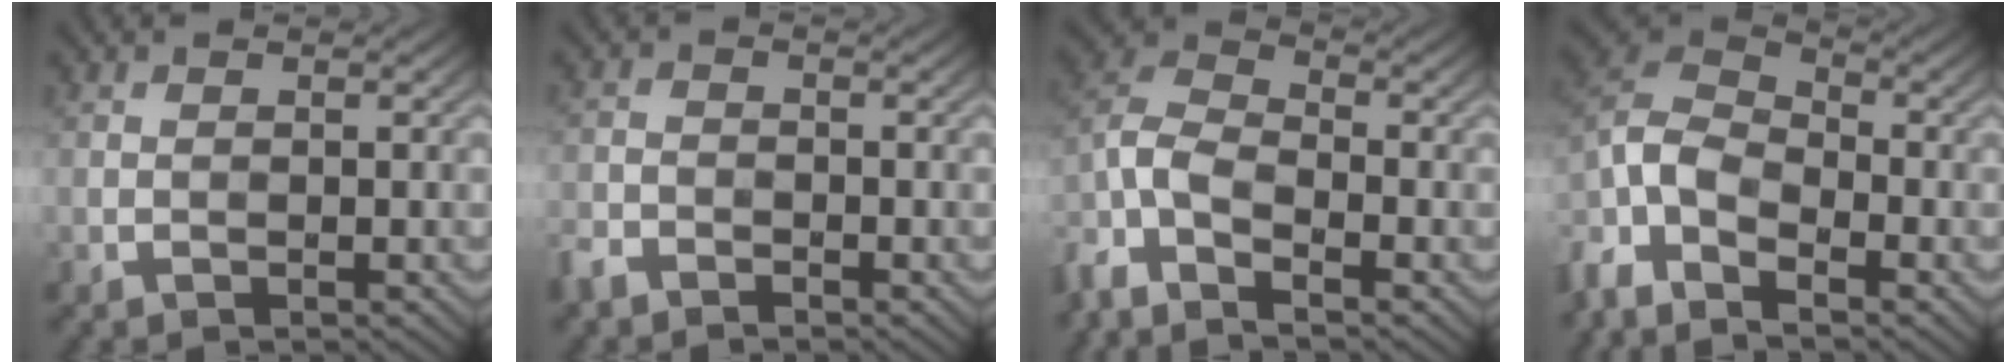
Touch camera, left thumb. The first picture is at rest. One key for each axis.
{"total": 2.7, "fx": -2.2, "fy": 1.1, "fz": 0.8, "tx": -0.022, "ty": -0.007, "tz": -0.056}
{"total": 8.3, "fx": -5.9, "fy": 3.1, "fz": 4.9, "tx": -0.119, "ty": -0.010, "tz": -0.137}
{"total": 9.8, "fx": -6.3, "fy": 4.4, "fz": 6.0, "tx": -0.144, "ty": -0.012, "tz": -0.144}